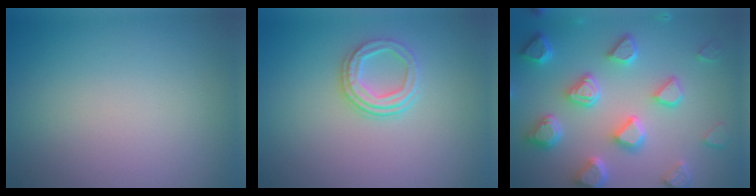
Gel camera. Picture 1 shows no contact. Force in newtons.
{"total": 3.0, "press": 2.4, "slide": 1.7}
{"total": 7.3, "press": 5.8, "slide": 4.4}